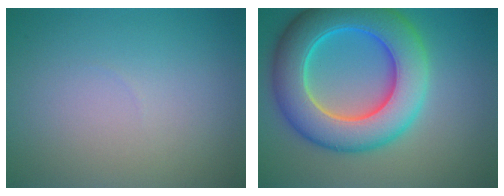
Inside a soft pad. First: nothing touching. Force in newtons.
{"total": 10.7, "press": 10.7, "slide": 0.4}